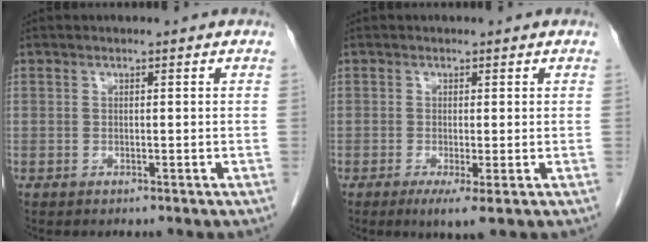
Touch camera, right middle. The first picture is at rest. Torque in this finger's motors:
{"motor_torque": [0.79, -0.12, 0.20, 0.02]}